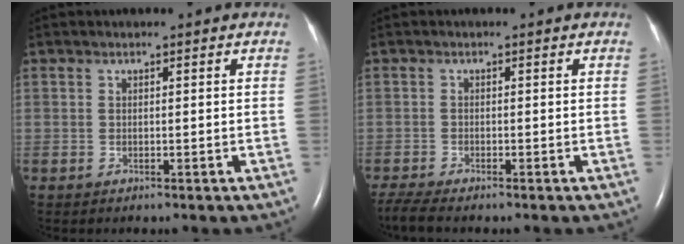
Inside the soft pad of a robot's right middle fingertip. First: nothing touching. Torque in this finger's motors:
{"motor_torque": [0.05, 0.01, 0.03, 0.01]}